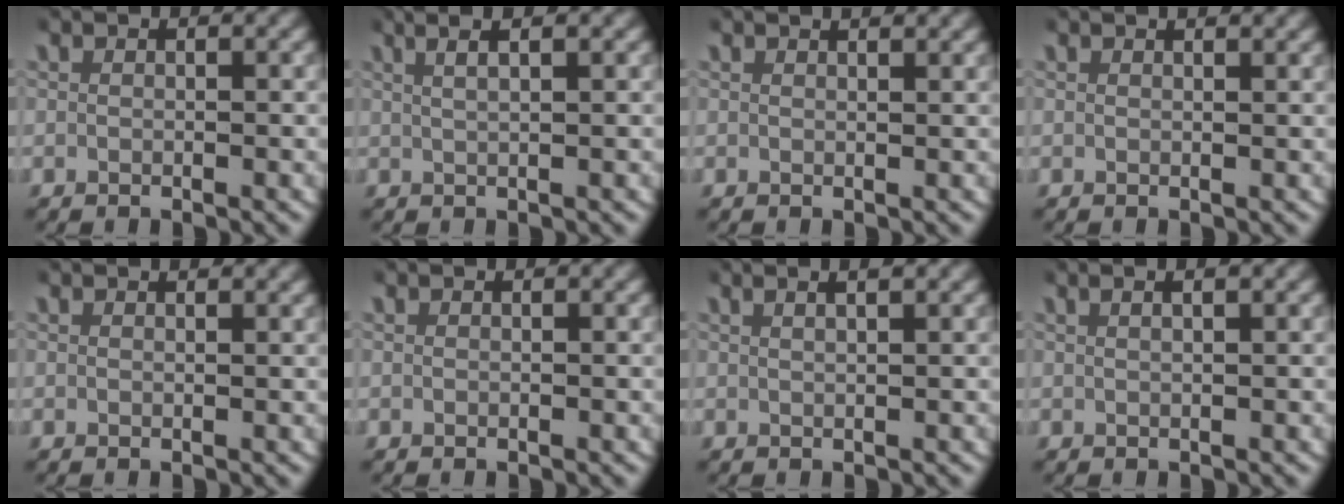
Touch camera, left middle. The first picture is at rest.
{"total": 4.3, "force": [2.7, 1.4, 3.0], "torque": [-0.038, 0.020, 0.035]}
{"total": 1.3, "force": [1.2, 0.0, 0.5], "torque": [0.001, 0.002, 0.016]}
{"total": 1.0, "force": [0.9, 0.0, 0.4], "torque": [0.004, 0.002, 0.011]}
{"total": 0.7, "force": [0.6, -0.1, 0.2], "torque": [0.003, 0.000, 0.008]}
{"total": 0.0}
{"total": 2.4, "force": [1.6, 0.4, 1.7], "torque": [-0.018, 0.013, 0.022]}
{"total": 1.4, "force": [0.8, 0.2, 1.1], "torque": [-0.012, 0.009, 0.011]}